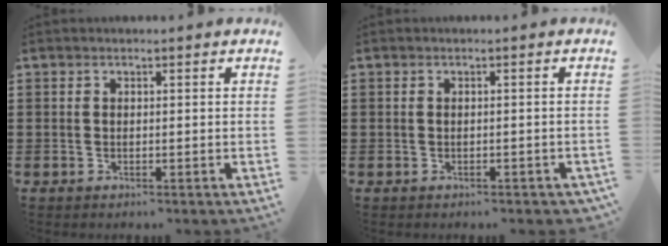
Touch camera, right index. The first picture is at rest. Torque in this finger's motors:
{"motor_torque": [1.33, 0.80, 0.17, 0.00]}